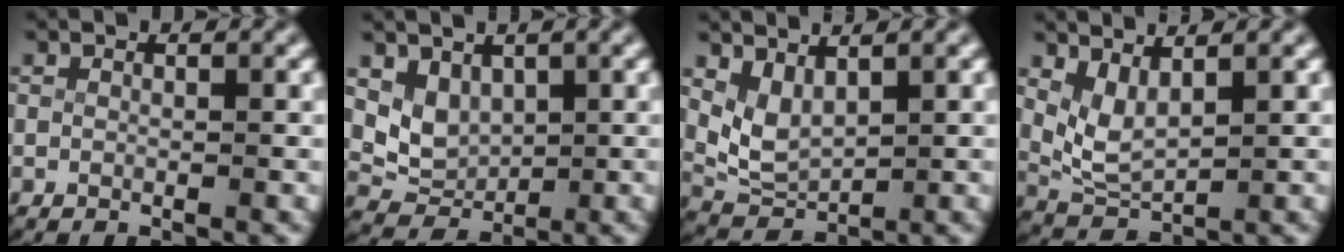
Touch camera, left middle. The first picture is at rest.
{"total": 6.2, "force": [0.9, 5.4, 2.9], "torque": [-0.075, -0.022, 0.022]}
{"total": 5.7, "force": [1.1, 4.7, 3.0], "torque": [-0.088, -0.020, 0.025]}
{"total": 5.0, "force": [1.2, 3.8, 3.0], "torque": [-0.087, -0.016, 0.027]}